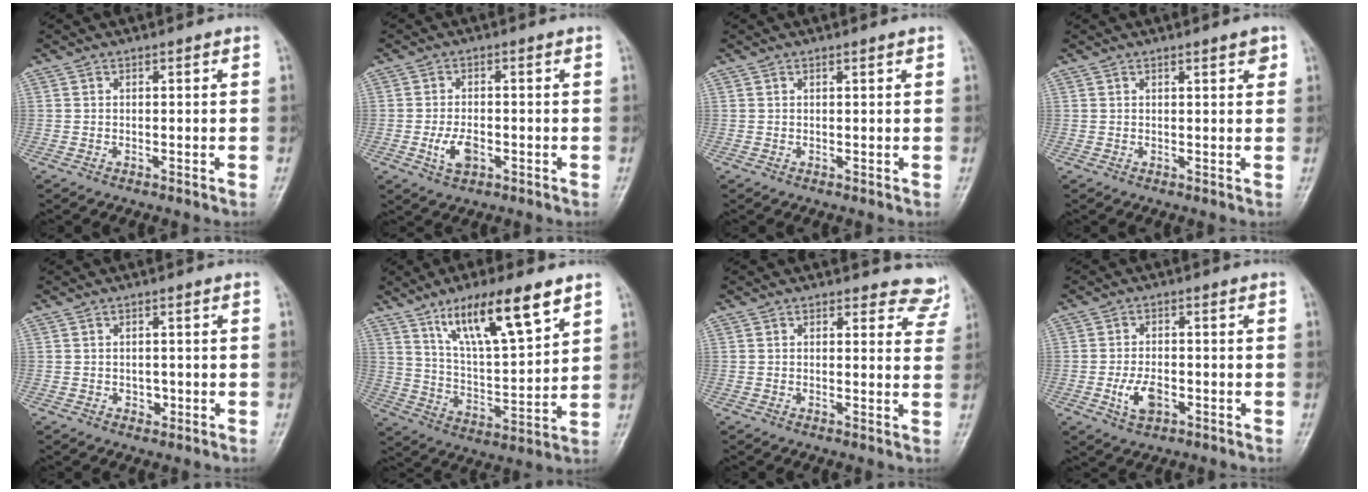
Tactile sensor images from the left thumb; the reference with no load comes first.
{"total": 4.5, "force": [-1.4, 2.6, 3.4], "torque": [-0.063, 0.003, -0.022]}
{"total": 0.6, "force": [0.4, 0.0, 0.4], "torque": [-0.008, -0.001, 0.007]}
{"total": 2.0, "force": [1.3, 0.5, 1.5], "torque": [-0.016, -0.005, 0.015]}
{"total": 1.5, "force": [-0.2, 1.3, 0.8], "torque": [-0.005, 0.002, 0.000]}
{"total": 16.3, "force": [9.8, 4.1, 12.3], "torque": [-0.195, -0.042, 0.182]}
{"total": 6.1, "force": [5.6, 2.5, 0.1], "torque": [0.046, -0.031, 0.036]}
{"total": 5.0, "force": [-1.6, 2.9, 3.8], "torque": [-0.070, 0.005, -0.026]}